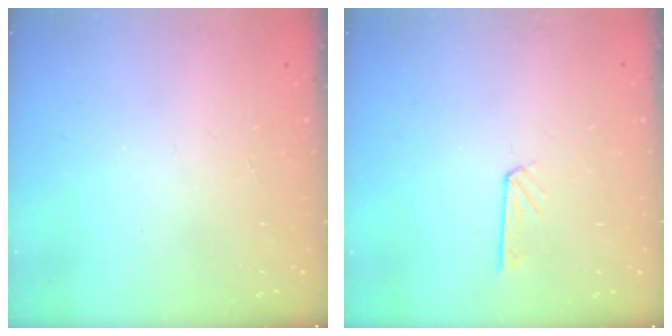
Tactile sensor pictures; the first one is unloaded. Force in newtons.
{"total": 3.9, "press": 3.9, "slide": 0.3}